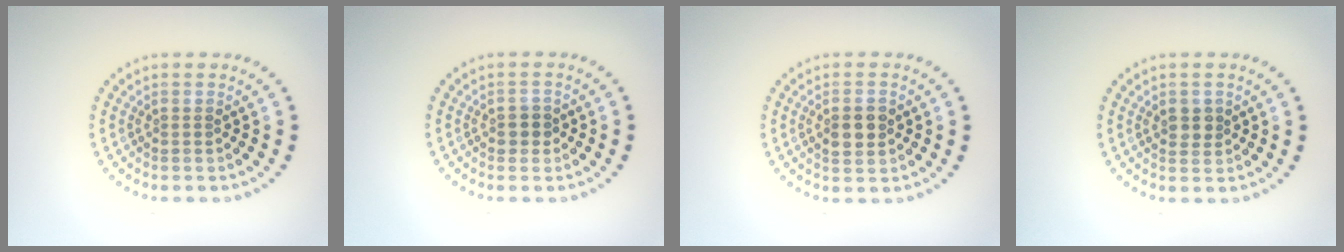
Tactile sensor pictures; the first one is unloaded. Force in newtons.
{"total": 1.3, "press": 1.3, "slide": 0.4}
{"total": 2.8, "press": 2.7, "slide": 0.1}
{"total": 1.6, "press": 1.6, "slide": 0.4}